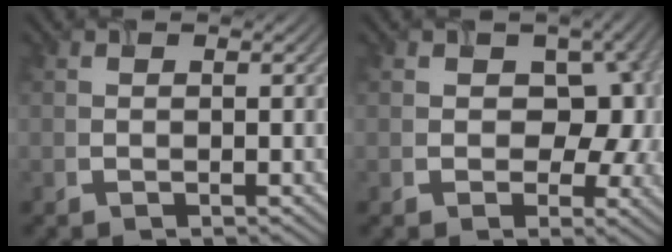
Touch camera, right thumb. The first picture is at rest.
{"total": 7.9, "force": [0.6, 5.7, 5.5], "torque": [-0.074, -0.014, 0.008]}